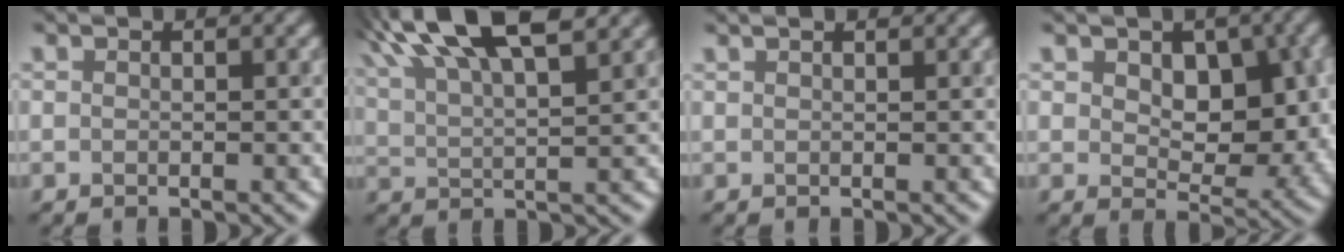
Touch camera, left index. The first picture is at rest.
{"total": 13.3, "force": [8.5, 4.2, 9.3], "torque": [-0.153, 0.054, 0.111]}
{"total": 0.6, "force": [0.5, -0.1, 0.1], "torque": [0.000, 0.005, 0.010]}
{"total": 7.2, "force": [1.3, 4.7, 5.3], "torque": [-0.068, -0.007, 0.026]}